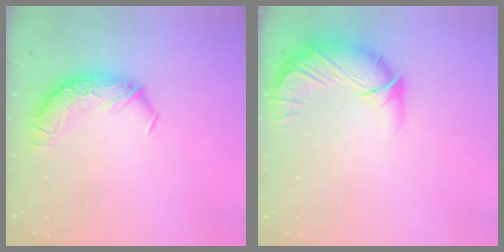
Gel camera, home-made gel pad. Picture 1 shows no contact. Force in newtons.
{"total": 2.9, "press": 0.1, "slide": 2.9}